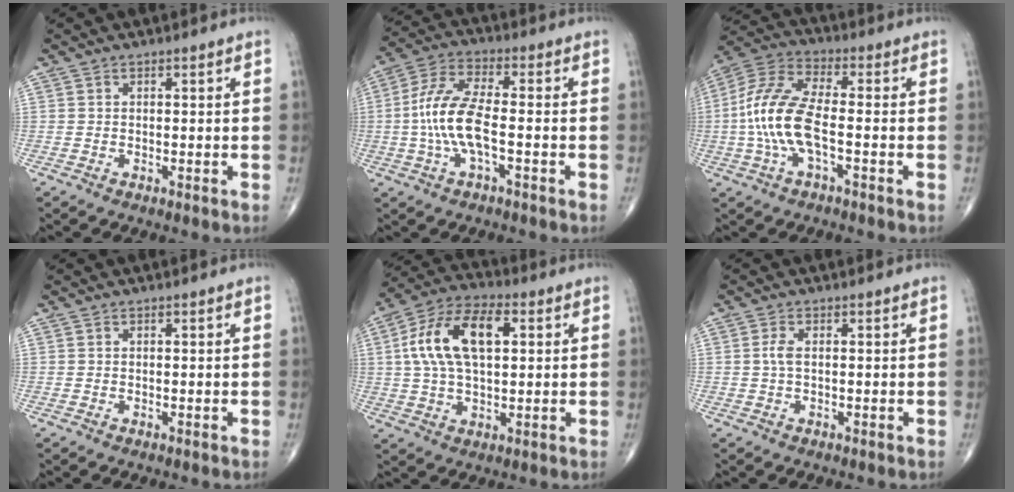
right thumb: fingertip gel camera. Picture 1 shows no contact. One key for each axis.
{"total": 10.8, "fx": -1.7, "fy": 3.6, "fz": 10.0, "tx": -0.223, "ty": 0.030, "tz": -0.036}
{"total": 13.1, "fx": -2.1, "fy": 4.9, "fz": 11.9, "tx": -0.269, "ty": 0.034, "tz": -0.047}
{"total": 0.0}
{"total": 15.0, "fx": 3.1, "fy": 7.8, "fz": 12.4, "tx": -0.236, "ty": 0.023, "tz": 0.053}
{"total": 1.8, "fx": 0.1, "fy": 0.7, "fz": 1.6, "tx": -0.041, "ty": 0.001, "tz": 0.002}